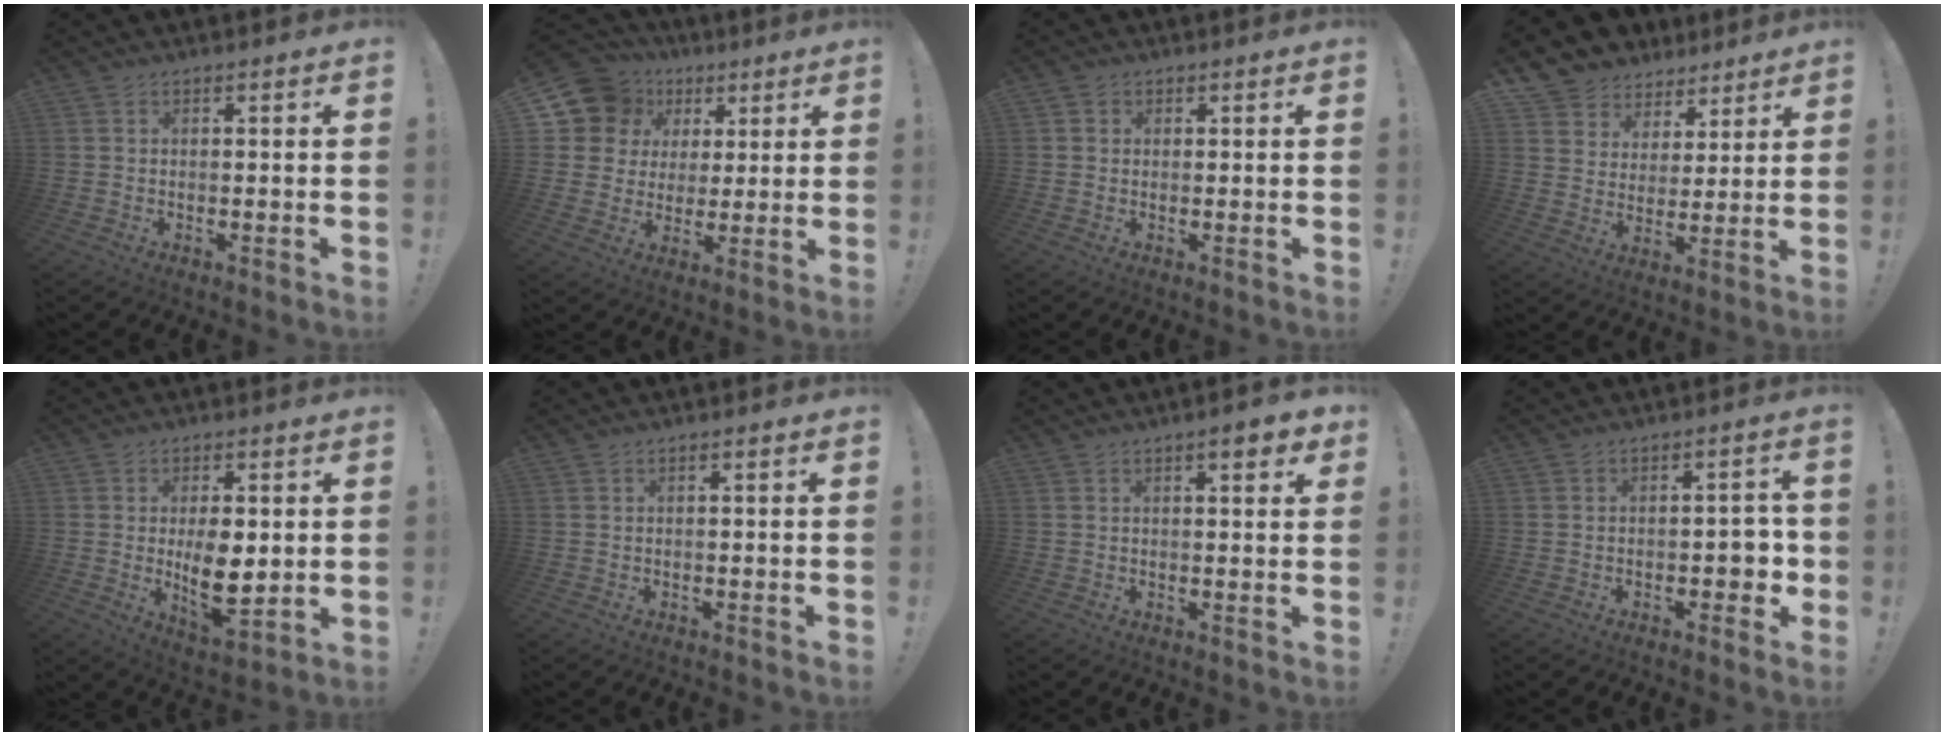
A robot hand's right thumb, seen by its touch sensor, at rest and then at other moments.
{"total": 13.2, "force": [6.1, 10.9, 4.2], "torque": [-0.070, -0.030, 0.130]}
{"total": 1.4, "force": [0.6, 1.3, 0.1], "torque": [0.005, -0.002, 0.009]}
{"total": 8.0, "force": [5.0, 6.3, 0.8], "torque": [-0.009, -0.046, 0.102]}
{"total": 11.1, "force": [0.4, 5.2, 9.8], "torque": [-0.153, -0.020, 0.008]}
{"total": 0.9, "force": [-0.1, -0.1, 0.9], "torque": [-0.016, -0.001, -0.002]}
{"total": 5.1, "force": [2.6, 1.2, 4.2], "torque": [-0.051, -0.012, 0.036]}
{"total": 5.2, "force": [-1.3, 3.4, 3.7], "torque": [-0.036, 0.009, -0.022]}